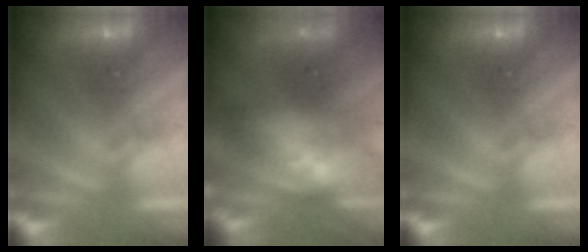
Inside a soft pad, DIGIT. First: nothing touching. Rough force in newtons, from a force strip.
{"total": 6.0}
{"total": 0.0}